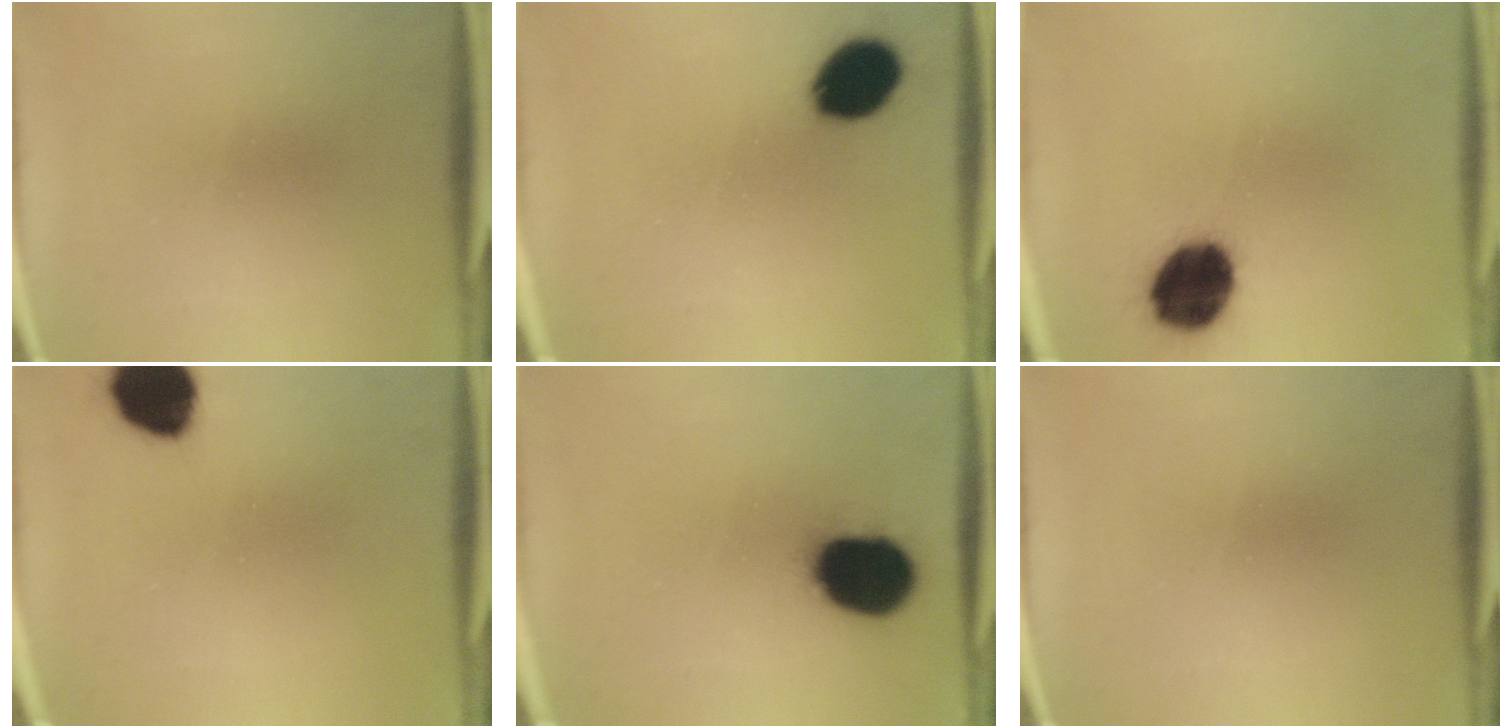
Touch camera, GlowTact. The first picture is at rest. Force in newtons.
{"total": 10.9}
{"total": 14.2}
{"total": 11.9}
{"total": 18.1}
{"total": 0.0}